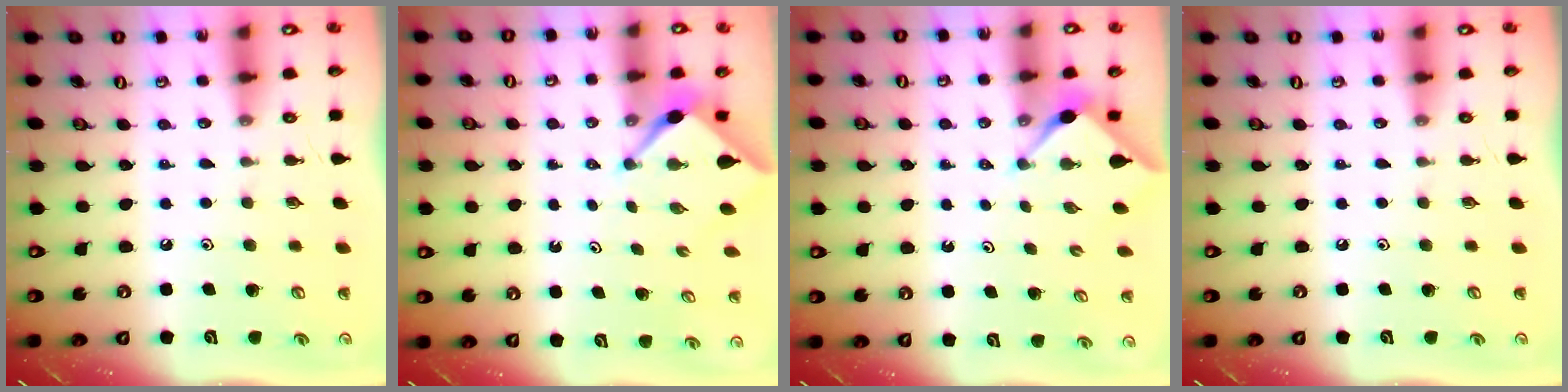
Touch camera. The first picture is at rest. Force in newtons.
{"total": 2.3, "press": 2.3, "slide": 0.3}
{"total": 2.8, "press": 2.8, "slide": 0.5}
{"total": 0.0}